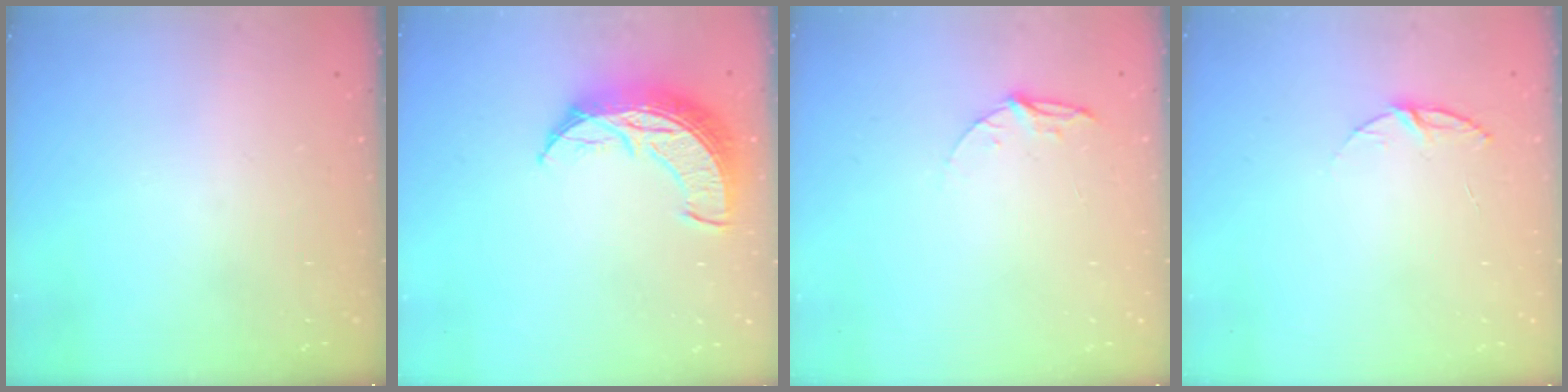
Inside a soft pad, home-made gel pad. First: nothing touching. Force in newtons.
{"total": 11.2, "press": 11.1, "slide": 0.9}
{"total": 5.3, "press": 5.3, "slide": 0.5}
{"total": 5.9, "press": 5.8, "slide": 0.6}